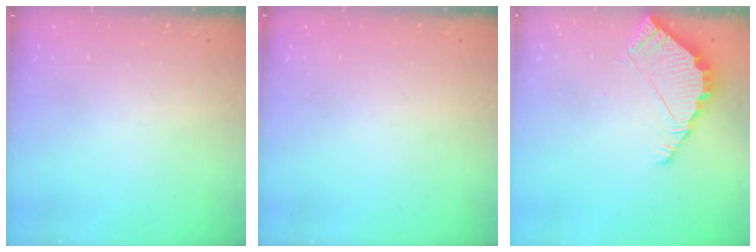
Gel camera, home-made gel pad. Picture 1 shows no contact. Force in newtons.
{"total": 0.0}
{"total": 4.3, "press": 4.3, "slide": 0.3}